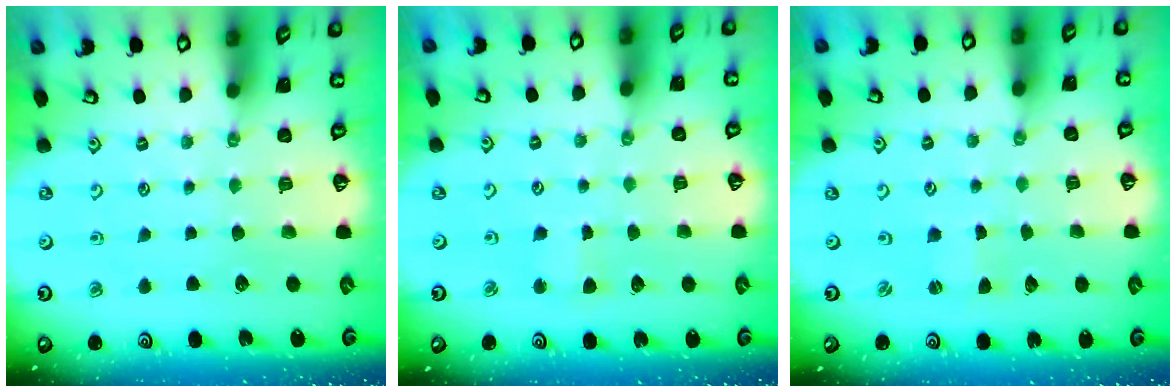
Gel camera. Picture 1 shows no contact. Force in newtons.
{"total": 2.6, "press": 2.6, "slide": 0.3}
{"total": 0.0}